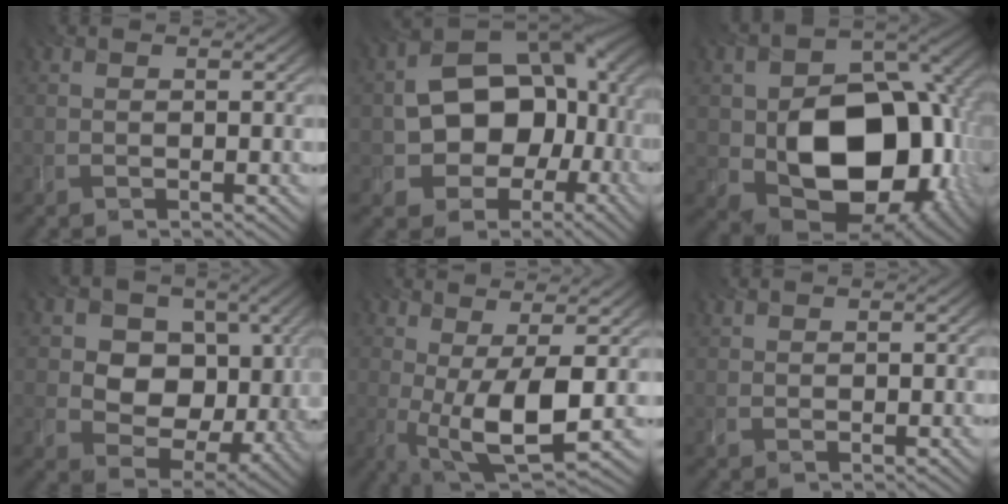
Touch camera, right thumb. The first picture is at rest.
{"total": 16.2, "force": [-1.7, 11.6, 11.2], "torque": [-0.178, -0.020, -0.024]}
{"total": 16.0, "force": [-2.0, 11.2, 11.2], "torque": [-0.161, -0.030, -0.028]}
{"total": 11.4, "force": [1.8, 9.0, 6.8], "torque": [-0.135, -0.015, 0.029]}
{"total": 9.7, "force": [-0.4, 3.2, 9.1], "torque": [-0.174, -0.007, -0.003]}
{"total": 0.6, "force": [0.6, 0.1, 0.1], "torque": [-0.002, 0.003, 0.013]}